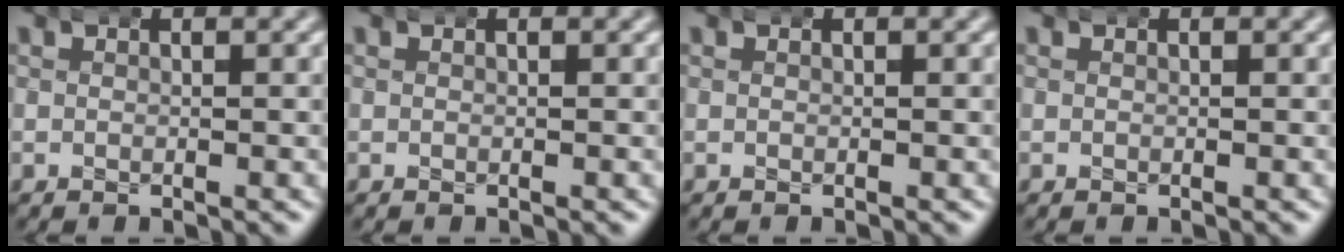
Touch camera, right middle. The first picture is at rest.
{"total": 0.0}
{"total": 0.0}
{"total": 0.0}